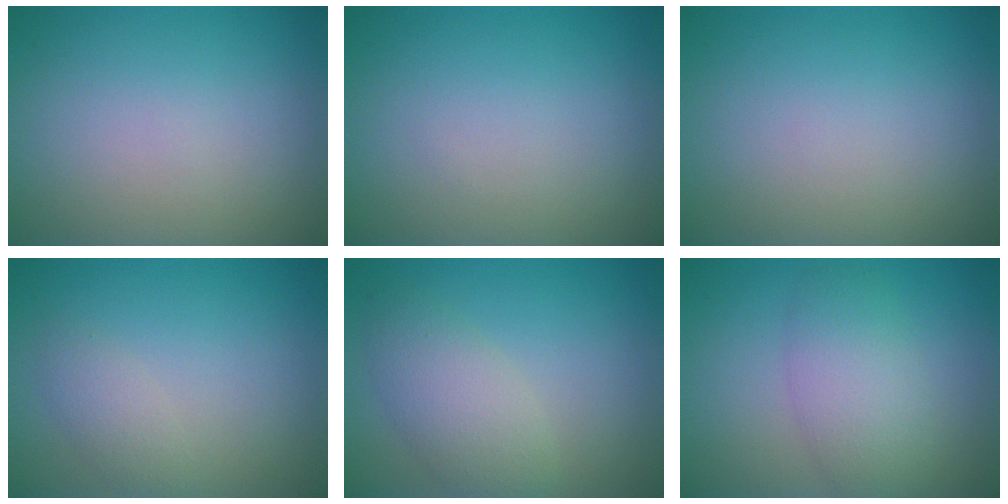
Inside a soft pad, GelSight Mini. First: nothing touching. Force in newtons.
{"total": 0.0}
{"total": 0.0}
{"total": 1.7, "press": 1.7, "slide": 0.1}
{"total": 3.9, "press": 3.9, "slide": 0.2}
{"total": 4.3, "press": 4.3, "slide": 0.3}